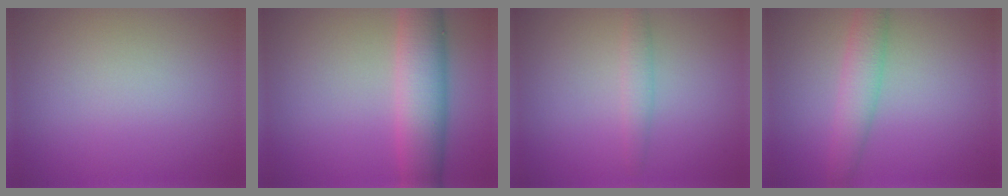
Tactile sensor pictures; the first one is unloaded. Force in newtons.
{"total": 6.8, "press": 6.8, "slide": 0.3}
{"total": 1.6, "press": 1.6, "slide": 0.0}
{"total": 3.5, "press": 3.5, "slide": 0.1}